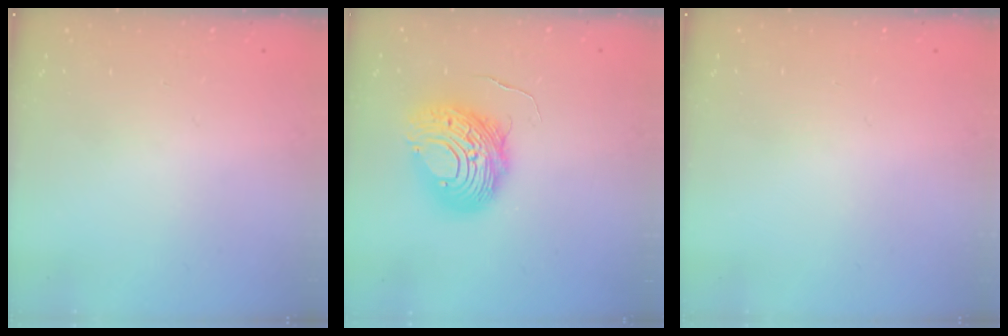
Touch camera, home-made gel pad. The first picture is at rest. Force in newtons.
{"total": 12.2, "press": 12.1, "slide": 1.3}
{"total": 0.0}